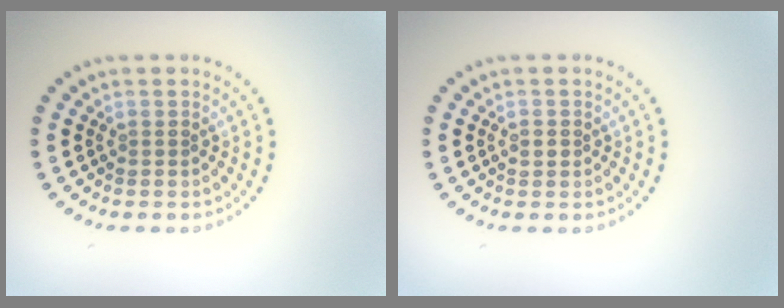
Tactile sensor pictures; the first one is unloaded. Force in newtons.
{"total": 1.1, "press": 1.1, "slide": 0.1}